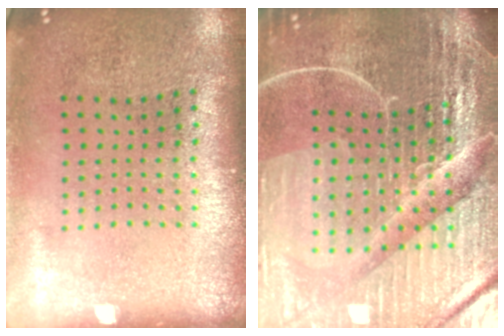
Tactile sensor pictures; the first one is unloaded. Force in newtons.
{"total": 7.0, "press": 6.1, "slide": 3.4}